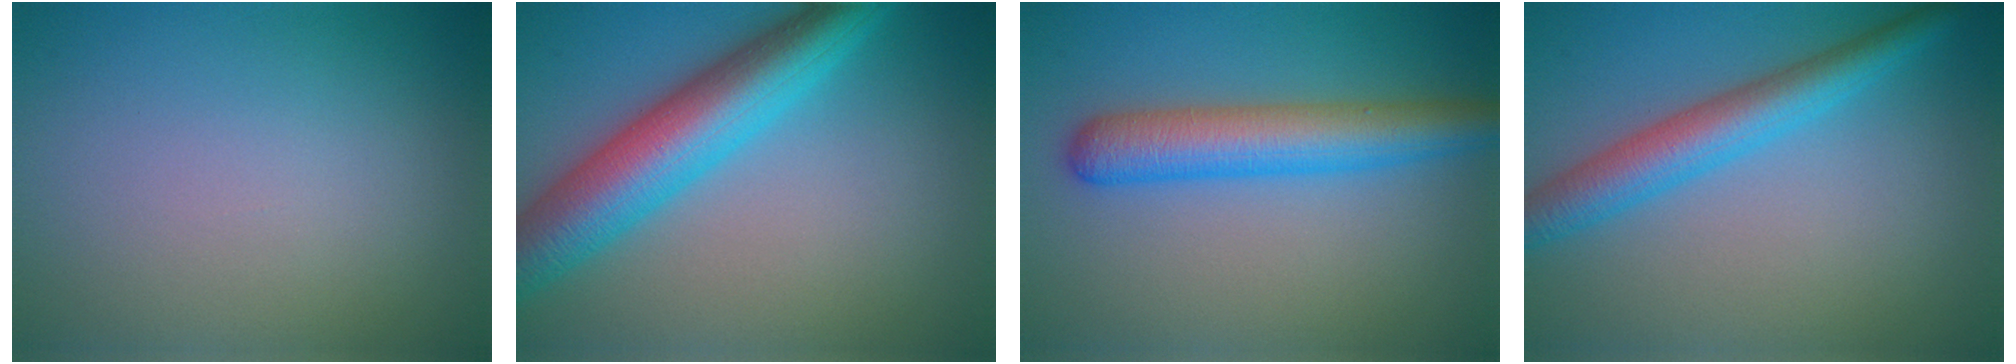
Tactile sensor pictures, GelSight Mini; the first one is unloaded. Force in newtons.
{"total": 8.5, "press": 8.5, "slide": 0.2}
{"total": 5.6, "press": 5.6, "slide": 0.1}
{"total": 4.8, "press": 4.8, "slide": 0.1}